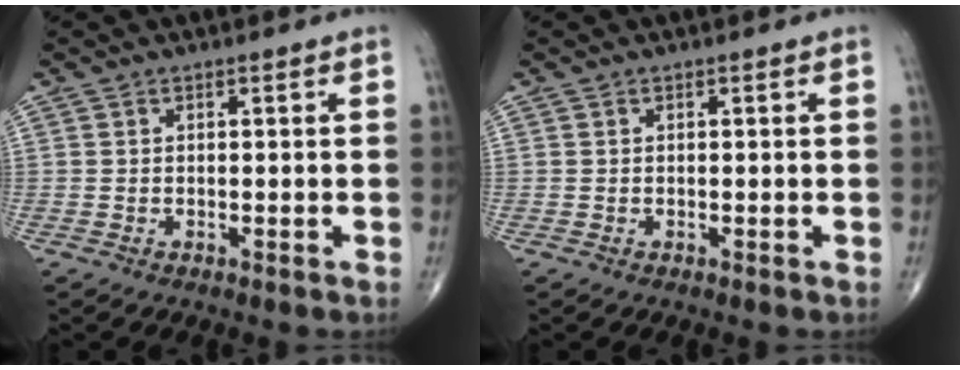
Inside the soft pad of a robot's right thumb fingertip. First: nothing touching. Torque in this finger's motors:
{"motor_torque": [0.06, 0.07, -0.05, -0.01, 0.00]}